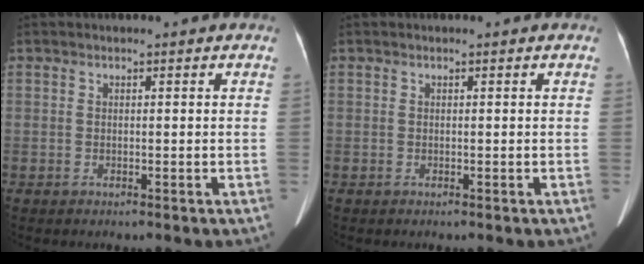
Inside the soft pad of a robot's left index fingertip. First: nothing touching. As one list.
[{"total": 0.0}]